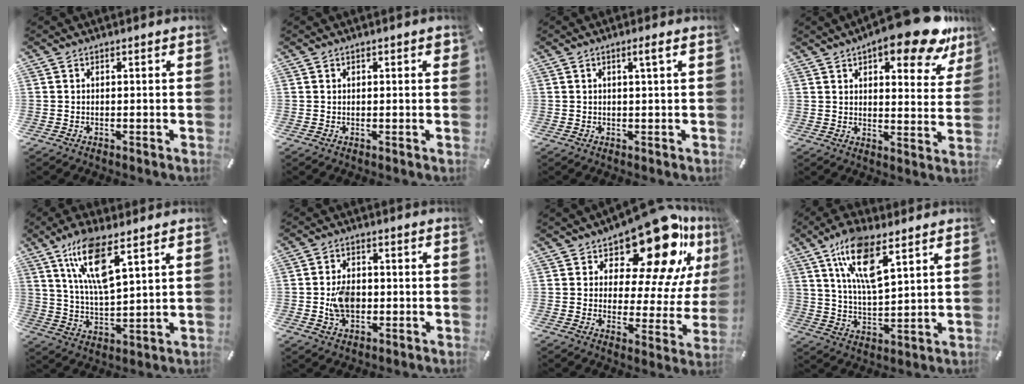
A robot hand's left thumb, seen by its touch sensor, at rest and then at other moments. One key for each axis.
{"total": 1.0, "fx": 0.5, "fy": 0.6, "fz": 0.7, "tx": -0.005, "ty": 0.000, "tz": 0.006}
{"total": 2.5, "fx": 0.9, "fy": 0.1, "fz": 2.3, "tx": -0.045, "ty": 0.002, "tz": 0.014}
{"total": 16.0, "fx": 10.8, "fy": 5.4, "fz": 10.5, "tx": -0.141, "ty": -0.068, "tz": 0.175}
{"total": 13.1, "fx": 7.8, "fy": 3.9, "fz": 9.7, "tx": -0.201, "ty": -0.020, "tz": 0.139}
{"total": 7.6, "fx": -0.9, "fy": 5.6, "fz": 5.1, "tx": -0.095, "ty": -0.001, "tz": -0.019}
{"total": 19.6, "fx": 14.3, "fy": 7.7, "fz": 10.9, "tx": -0.152, "ty": -0.127, "tz": 0.237}
{"total": 14.0, "fx": 8.4, "fy": 4.9, "fz": 10.0, "tx": -0.208, "ty": -0.020, "tz": 0.149}